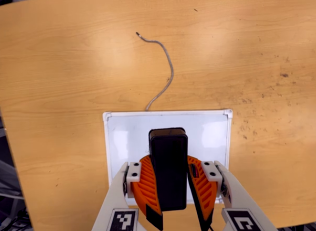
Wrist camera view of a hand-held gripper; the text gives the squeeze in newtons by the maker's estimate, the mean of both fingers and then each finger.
{"total": 11.7, "left": 11.0, "right": 12.4}